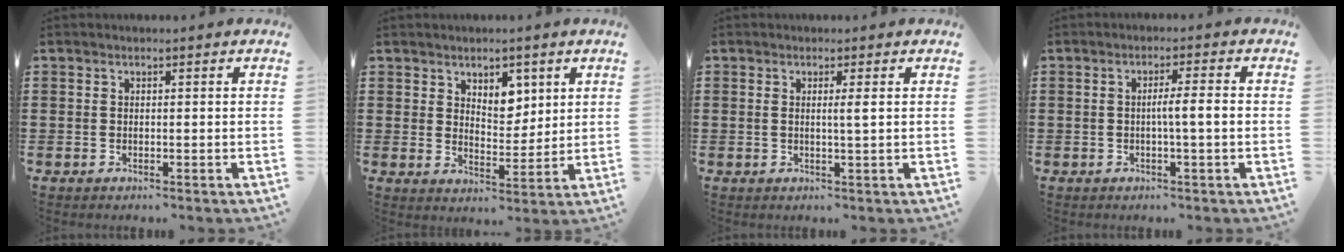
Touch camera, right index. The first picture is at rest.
{"total": 4.6, "force": [3.1, 2.9, 1.9], "torque": [-0.033, -0.002, 0.053]}
{"total": 1.7, "force": [0.3, -0.3, 1.6], "torque": [-0.030, -0.004, 0.002]}
{"total": 3.4, "force": [-0.4, 0.0, 3.3], "torque": [-0.058, -0.004, -0.009]}